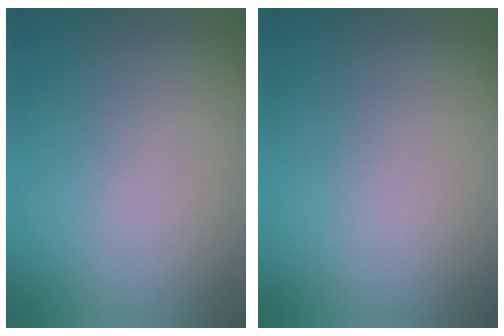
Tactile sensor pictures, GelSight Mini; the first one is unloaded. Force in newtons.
{"total": 0.0}